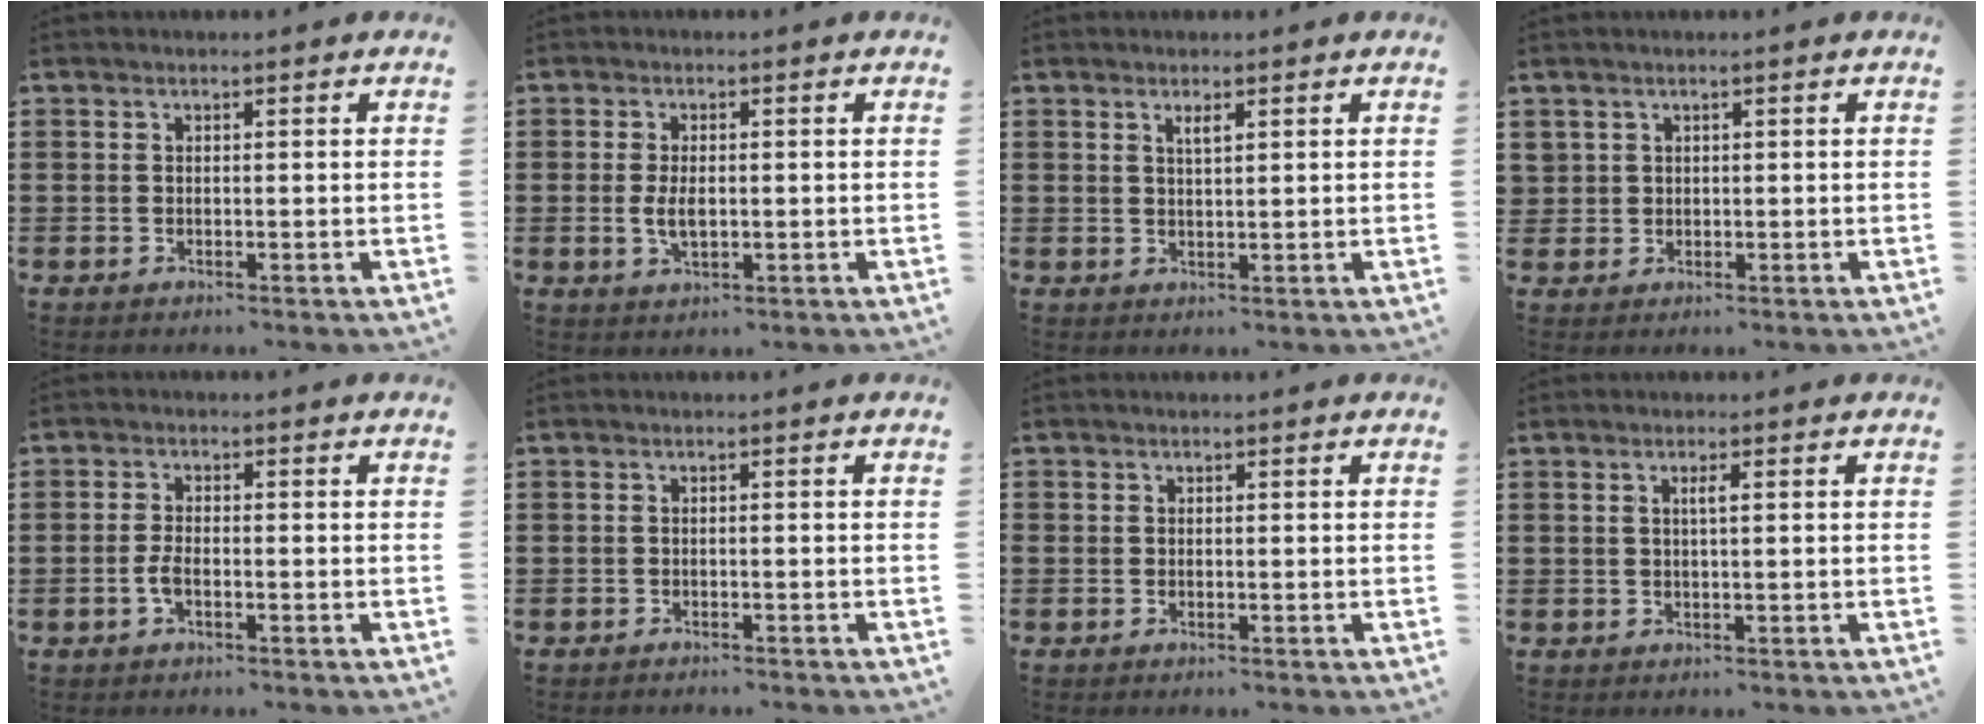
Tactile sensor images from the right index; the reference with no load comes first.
{"total": 3.2, "force": [0.0, 1.6, 2.8], "torque": [-0.062, 0.001, -0.003]}
{"total": 1.5, "force": [0.9, 0.4, 1.1], "torque": [-0.022, 0.002, 0.015]}
{"total": 1.6, "force": [0.8, 1.3, -0.1], "torque": [-0.003, 0.007, 0.016]}
{"total": 2.5, "force": [-0.9, 0.9, 2.1], "torque": [-0.055, -0.003, -0.020]}
{"total": 0.9, "force": [-0.9, 0.1, -0.1], "torque": [0.000, -0.001, -0.018]}
{"total": 0.0}
{"total": 1.3, "force": [0.4, 0.0, 1.3], "torque": [-0.024, 0.000, 0.005]}